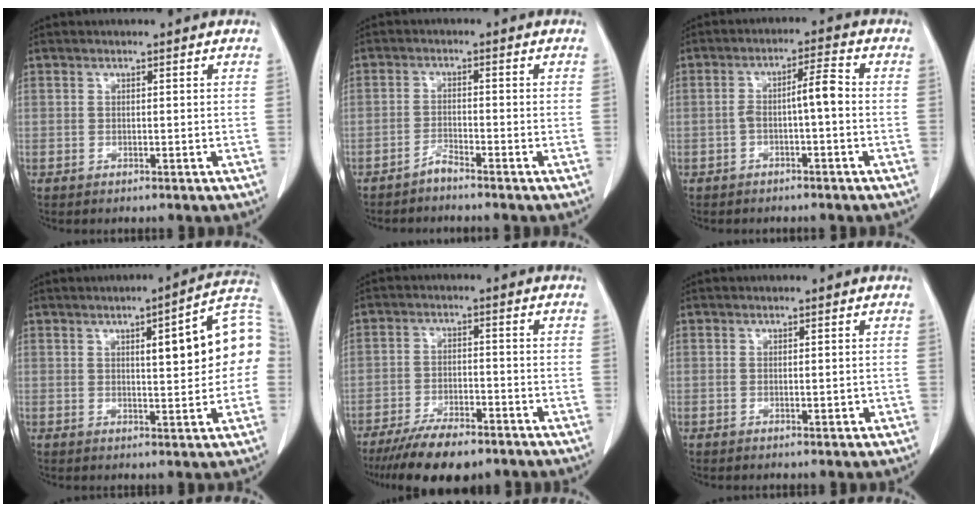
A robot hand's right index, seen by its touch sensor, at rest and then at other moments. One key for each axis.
{"total": 1.8, "fx": -1.7, "fy": -0.3, "fz": 0.4, "tx": -0.007, "ty": -0.002, "tz": -0.034}
{"total": 4.7, "fx": -0.9, "fy": 0.5, "fz": 4.6, "tx": -0.079, "ty": 0.021, "tz": -0.012}
{"total": 11.9, "fx": 1.5, "fy": 2.0, "fz": 11.6, "tx": -0.147, "ty": 0.030, "tz": 0.016}
{"total": 10.3, "fx": -8.0, "fy": 3.2, "fz": 5.7, "tx": -0.091, "ty": -0.014, "tz": -0.131}
{"total": 1.0, "fx": -0.3, "fy": 0.3, "fz": 0.9, "tx": -0.018, "ty": -0.001, "tz": -0.001}